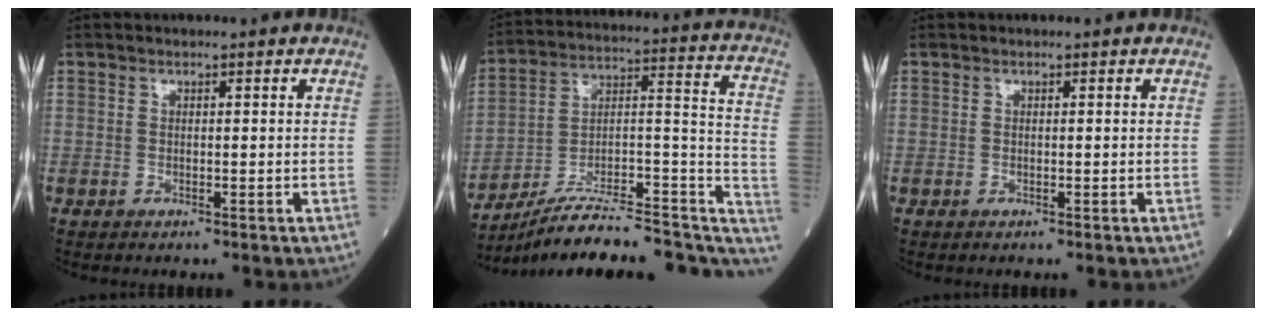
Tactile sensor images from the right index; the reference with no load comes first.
{"total": 21.4, "force": [-17.4, 5.4, 11.3], "torque": [-0.122, 0.057, -0.262]}
{"total": 0.0}